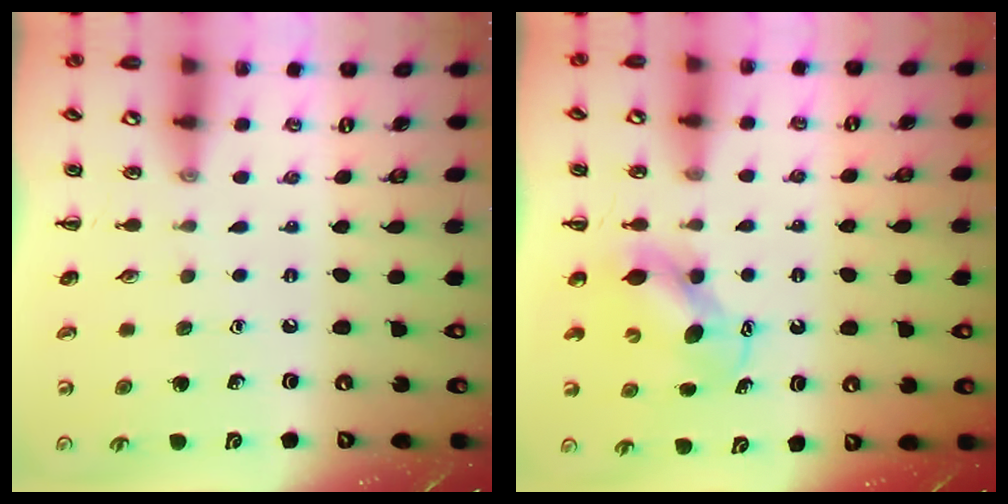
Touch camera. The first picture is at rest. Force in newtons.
{"total": 6.7, "press": 6.6, "slide": 0.7}